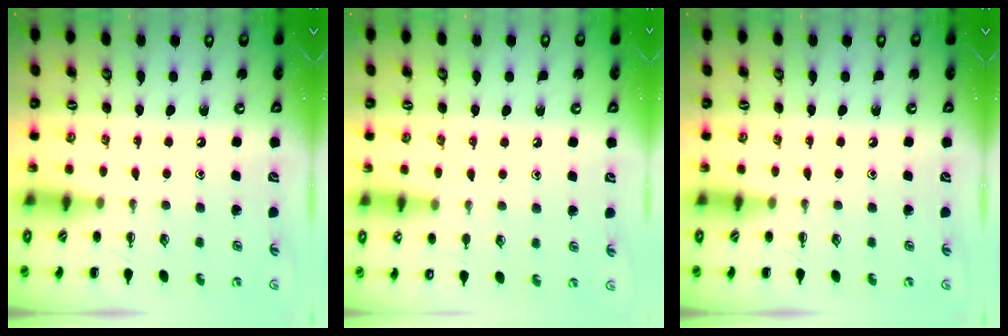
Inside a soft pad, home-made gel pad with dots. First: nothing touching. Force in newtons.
{"total": 7.1, "press": 6.8, "slide": 2.2}
{"total": 0.0}